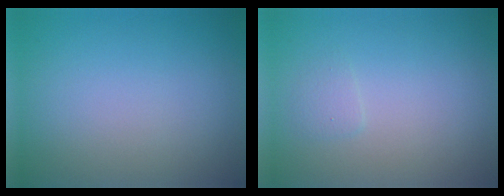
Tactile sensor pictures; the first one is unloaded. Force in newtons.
{"total": 0.7, "press": 0.7, "slide": 0.1}